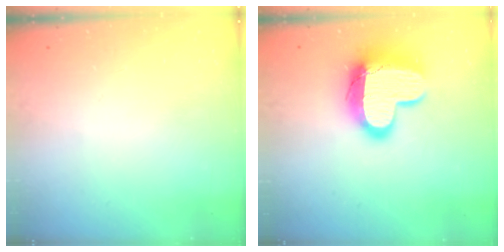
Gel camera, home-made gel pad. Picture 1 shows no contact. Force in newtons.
{"total": 15.8, "press": 15.7, "slide": 1.0}